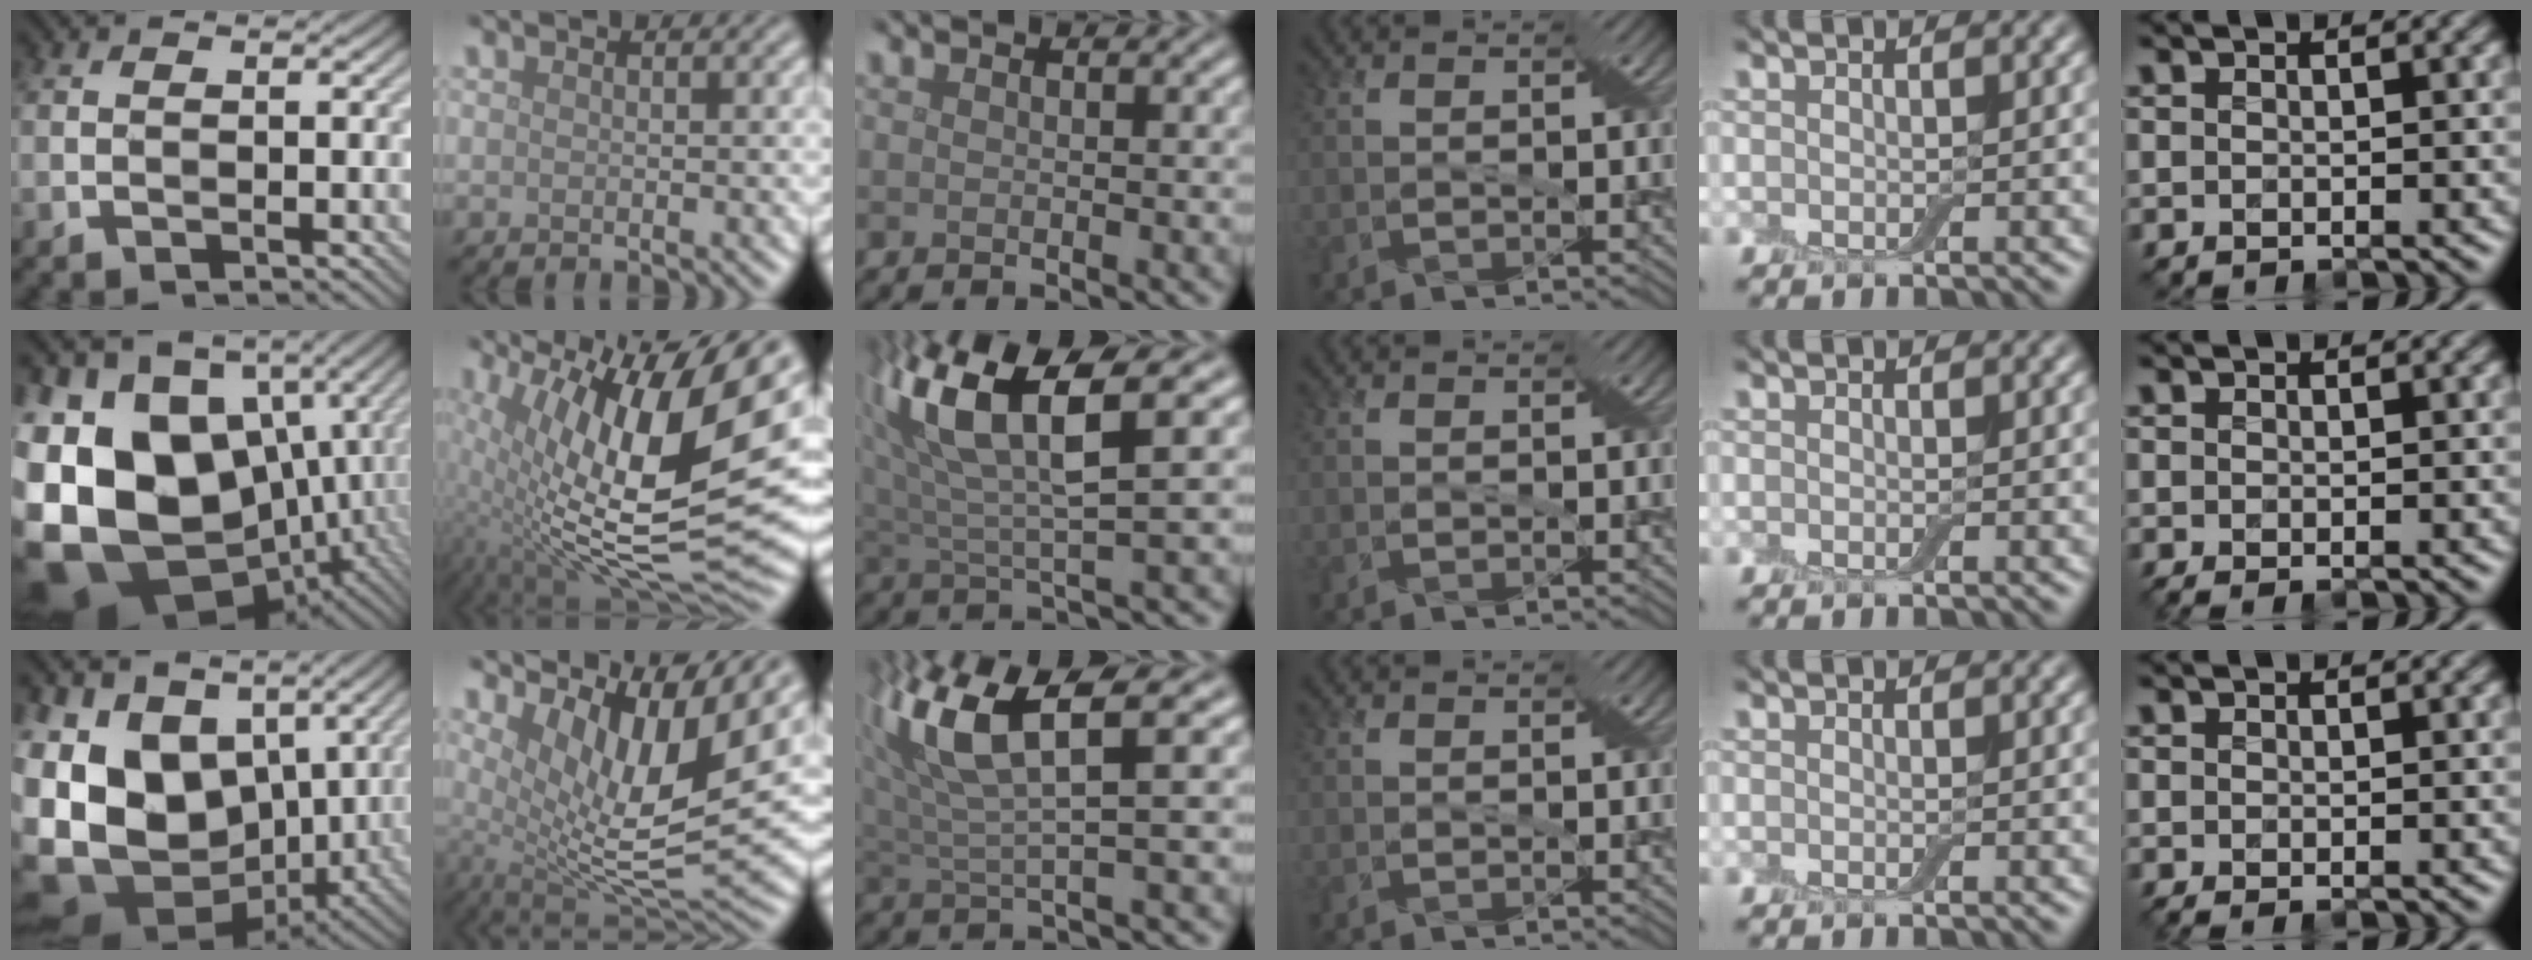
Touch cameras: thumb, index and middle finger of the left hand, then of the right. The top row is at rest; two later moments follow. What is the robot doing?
{"motion": "cut", "object": "aluminum foil"}